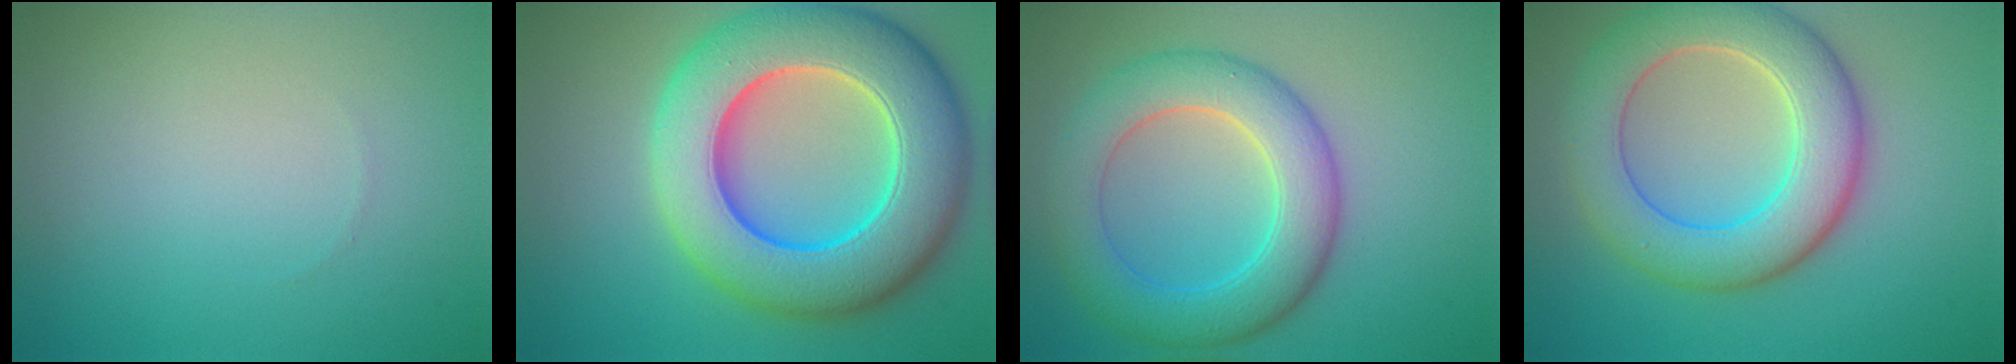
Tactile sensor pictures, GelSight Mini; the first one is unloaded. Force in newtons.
{"total": 13.2, "press": 13.1, "slide": 2.1}
{"total": 7.0, "press": 7.0, "slide": 0.0}
{"total": 8.1, "press": 8.1, "slide": 0.6}